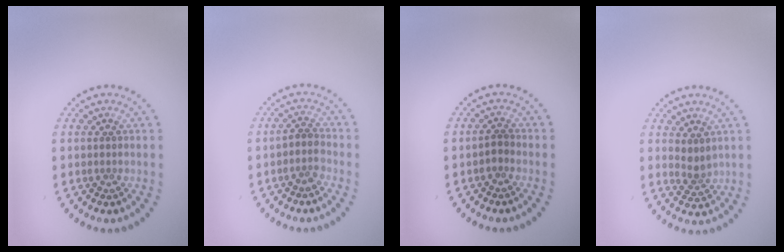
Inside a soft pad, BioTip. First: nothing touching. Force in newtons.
{"total": 1.6, "press": 1.3, "slide": 0.9}
{"total": 0.8, "press": 0.7, "slide": 0.3}
{"total": 1.6, "press": 1.3, "slide": 1.0}